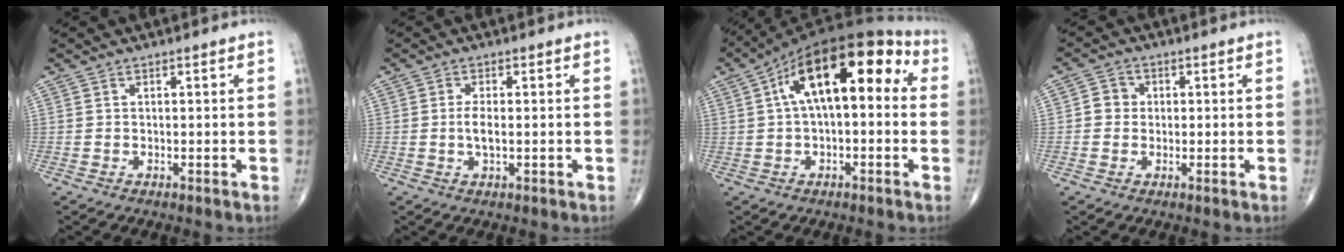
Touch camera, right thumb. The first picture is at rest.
{"total": 2.9, "force": [-0.2, 1.0, 2.7], "torque": [-0.055, -0.002, -0.005]}
{"total": 17.5, "force": [3.3, 8.3, 15.1], "torque": [-0.213, 0.049, 0.039]}
{"total": 3.2, "force": [0.1, 3.0, 1.1], "torque": [0.000, 0.007, -0.005]}